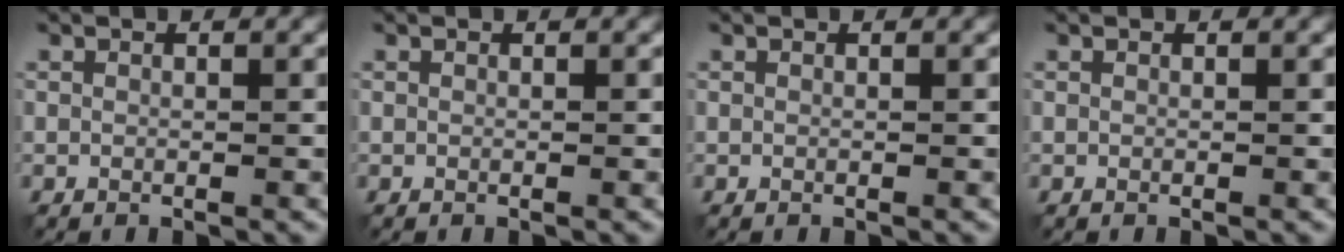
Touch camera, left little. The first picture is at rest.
{"total": 0.0}
{"total": 0.0}
{"total": 0.0}